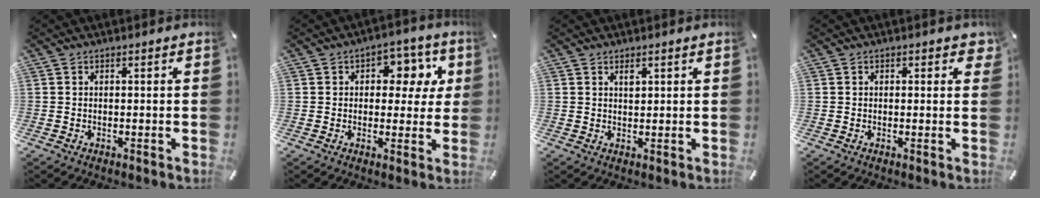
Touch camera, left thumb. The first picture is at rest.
{"total": 8.3, "force": [2.3, 6.3, 4.9], "torque": [-0.048, -0.009, 0.033]}
{"total": 1.7, "force": [1.0, 0.7, 1.1], "torque": [-0.016, -0.003, 0.017]}
{"total": 1.2, "force": [0.3, 0.9, 0.7], "torque": [-0.002, 0.000, 0.001]}